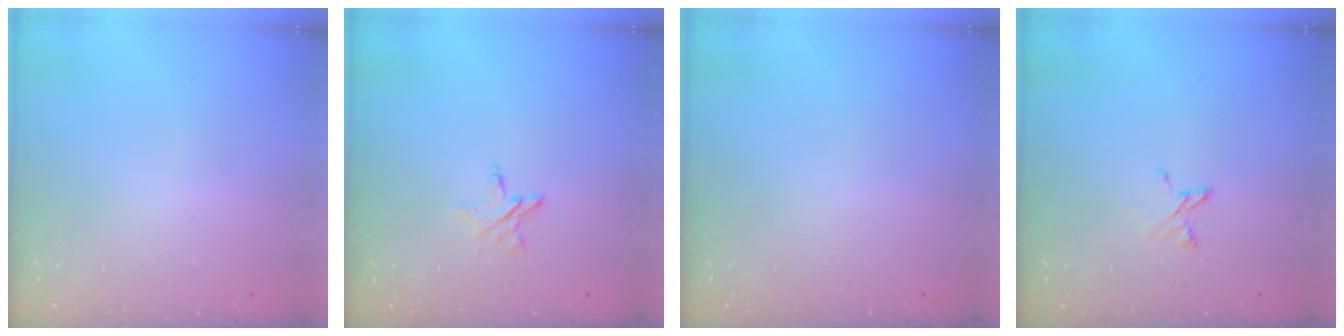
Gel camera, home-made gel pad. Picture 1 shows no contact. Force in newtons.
{"total": 3.5, "press": 3.5, "slide": 0.3}
{"total": 0.0}
{"total": 4.0, "press": 3.9, "slide": 0.5}